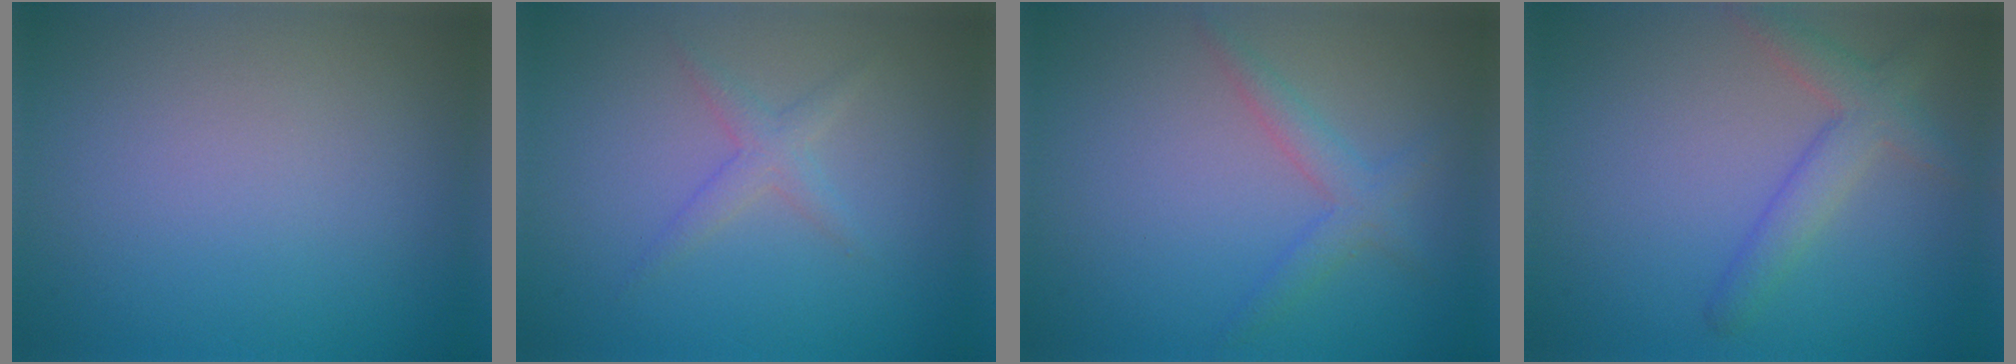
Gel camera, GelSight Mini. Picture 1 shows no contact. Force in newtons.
{"total": 1.6, "press": 1.6, "slide": 0.1}
{"total": 2.2, "press": 2.2, "slide": 0.1}
{"total": 3.2, "press": 3.2, "slide": 0.2}